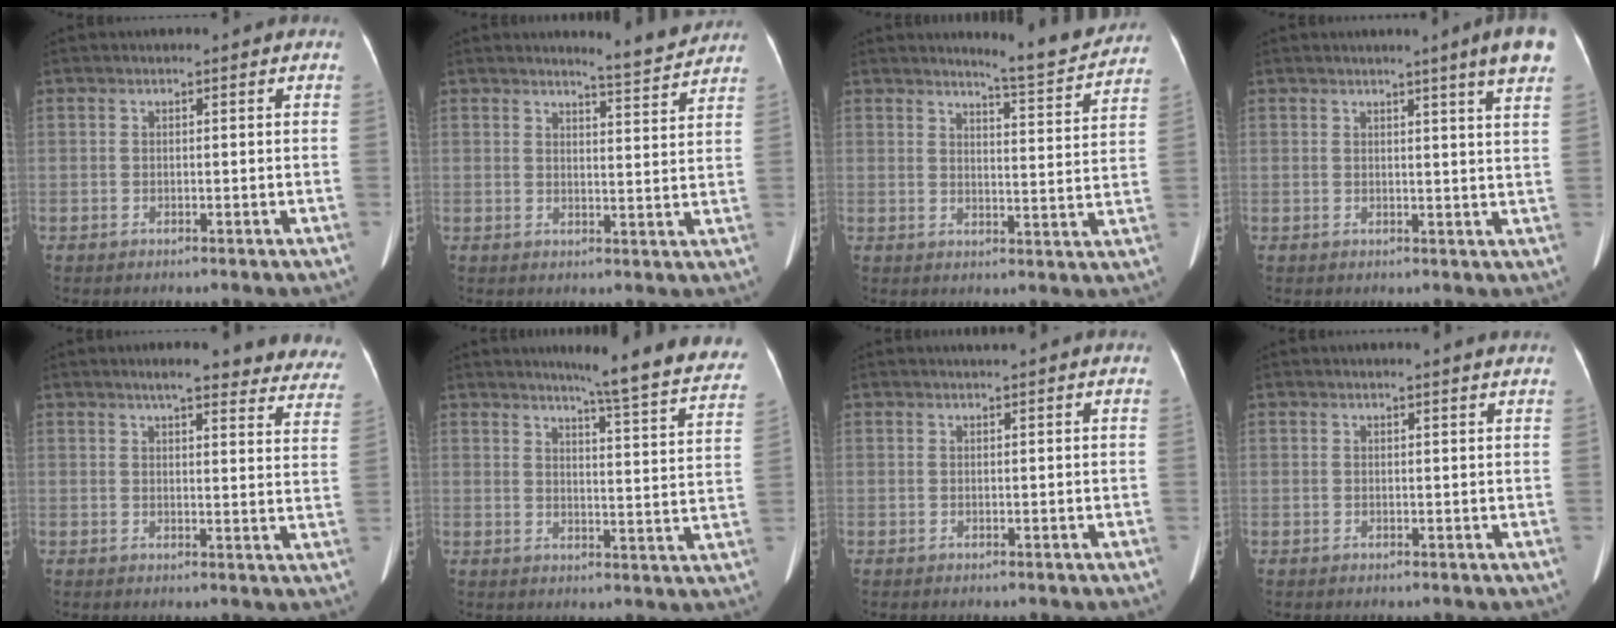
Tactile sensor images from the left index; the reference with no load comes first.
{"total": 5.2, "force": [5.1, -0.6, 0.8], "torque": [-0.031, -0.019, 0.066]}
{"total": 8.6, "force": [8.3, -0.3, 2.0], "torque": [-0.040, -0.023, 0.105]}
{"total": 6.4, "force": [4.5, -0.7, 4.4], "torque": [-0.056, -0.011, 0.043]}
{"total": 19.5, "force": [17.5, 3.5, 7.9], "torque": [-0.074, -0.025, 0.189]}
{"total": 18.6, "force": [16.6, 0.1, 8.3], "torque": [-0.100, -0.074, 0.184]}
{"total": 1.2, "force": [1.1, -0.4, 0.3], "torque": [-0.010, 0.004, 0.025]}
{"total": 3.2, "force": [3.0, -0.5, 1.0], "torque": [-0.018, 0.001, 0.030]}